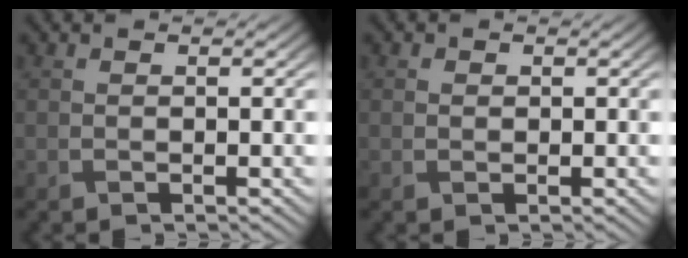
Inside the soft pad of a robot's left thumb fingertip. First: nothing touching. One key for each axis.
{"total": 0.5, "fx": 0.1, "fy": 0.5, "fz": -0.1, "tx": -0.001, "ty": -0.004, "tz": 0.002}